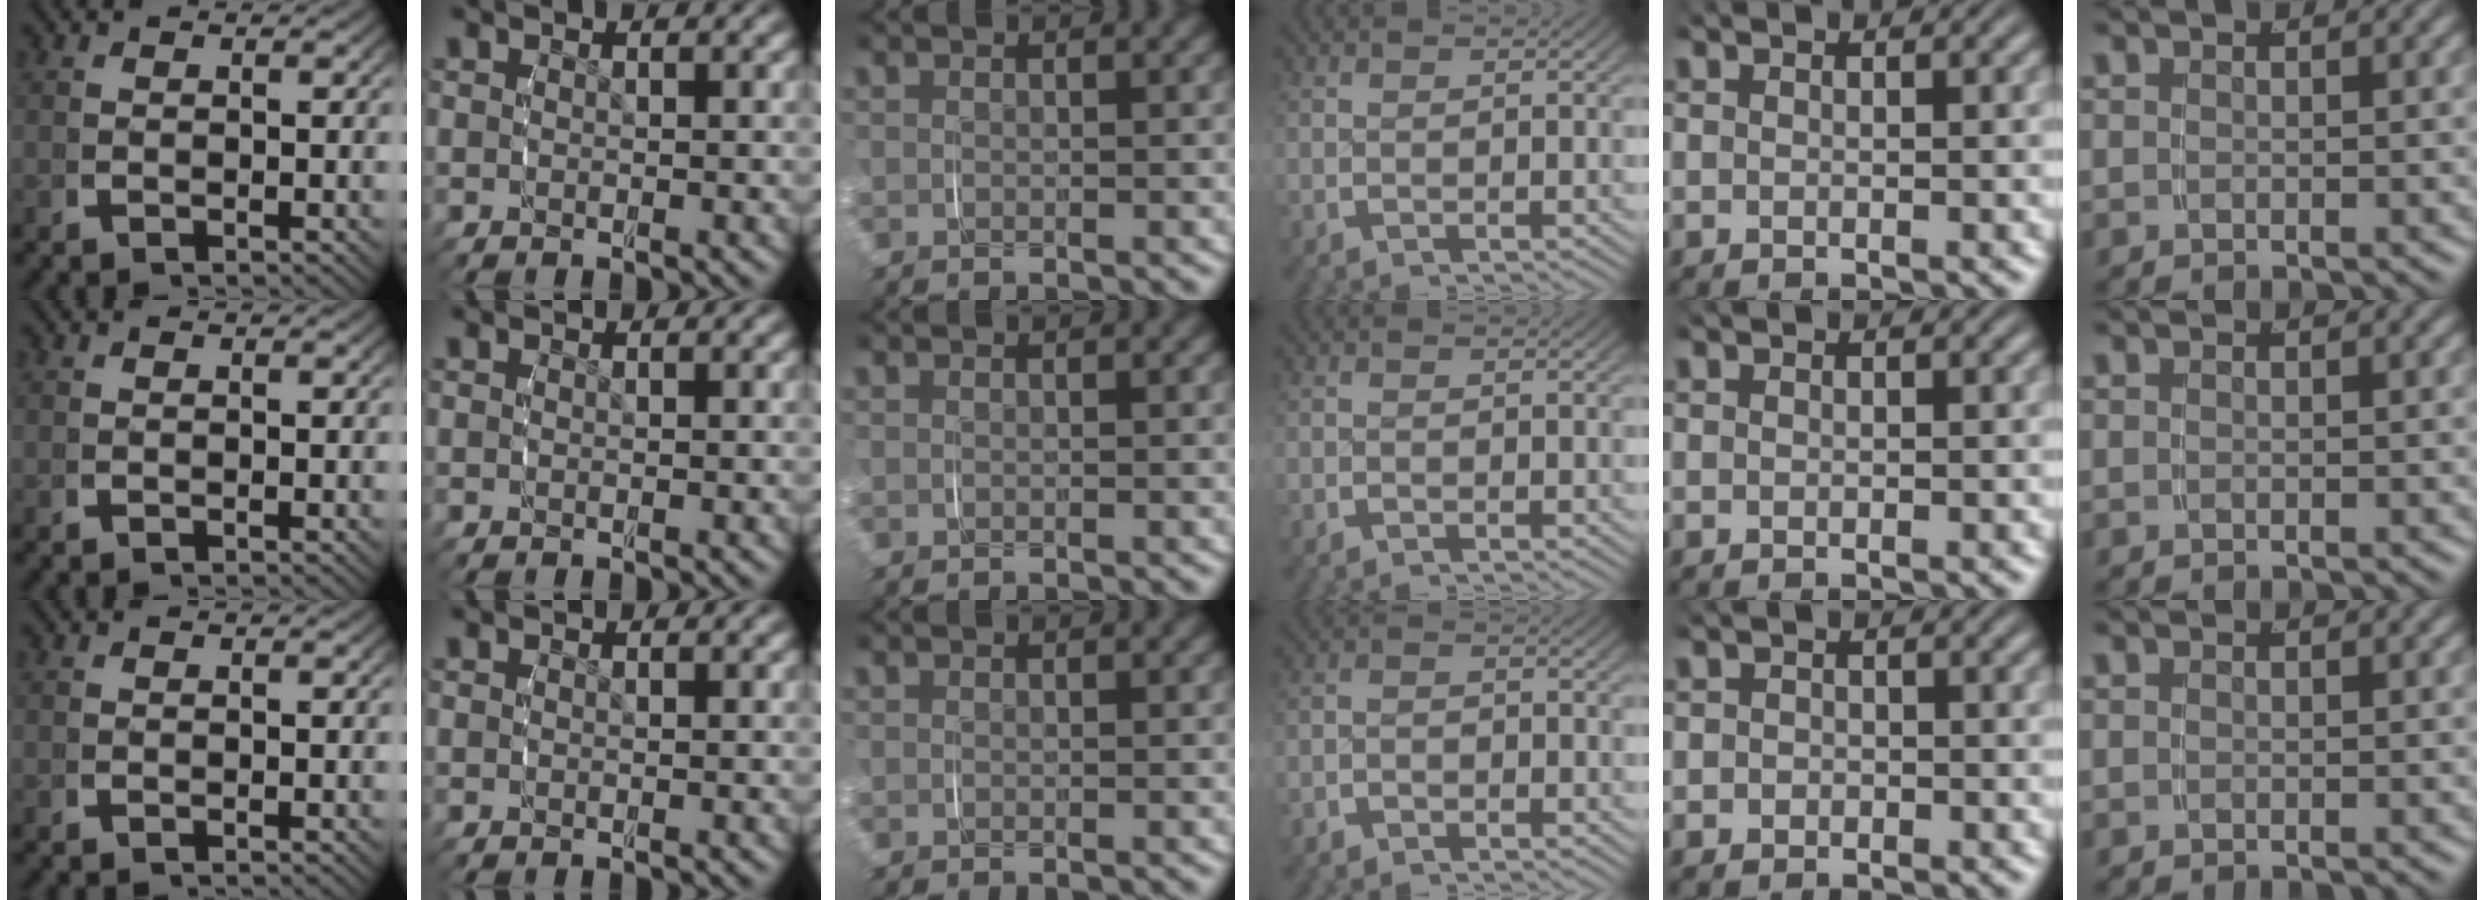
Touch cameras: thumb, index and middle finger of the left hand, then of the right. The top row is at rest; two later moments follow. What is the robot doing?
{"motion": "grasp_and_lifting", "object": "scarf"}